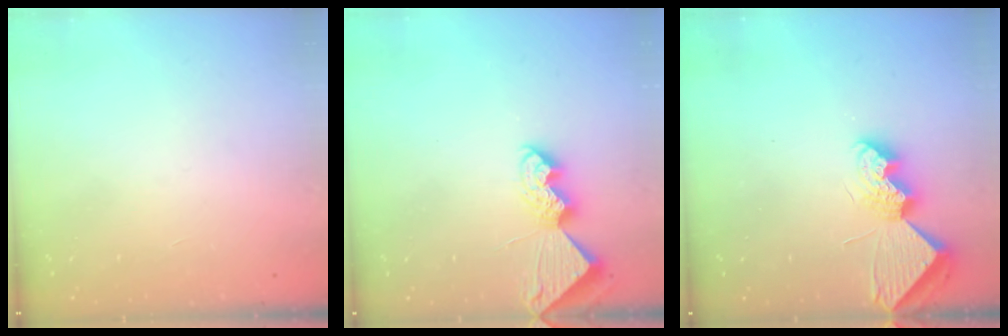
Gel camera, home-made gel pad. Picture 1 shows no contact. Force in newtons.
{"total": 9.5, "press": 9.4, "slide": 0.7}
{"total": 9.1, "press": 9.1, "slide": 0.4}